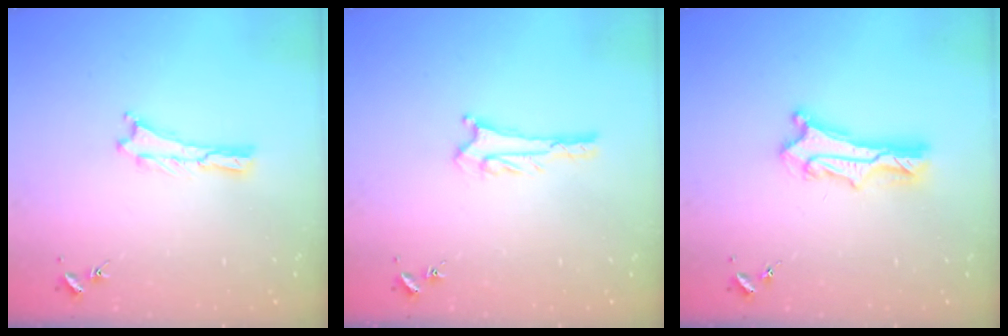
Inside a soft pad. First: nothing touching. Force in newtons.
{"total": 2.8, "press": 2.8, "slide": 0.2}
{"total": 4.7, "press": 4.6, "slide": 0.3}